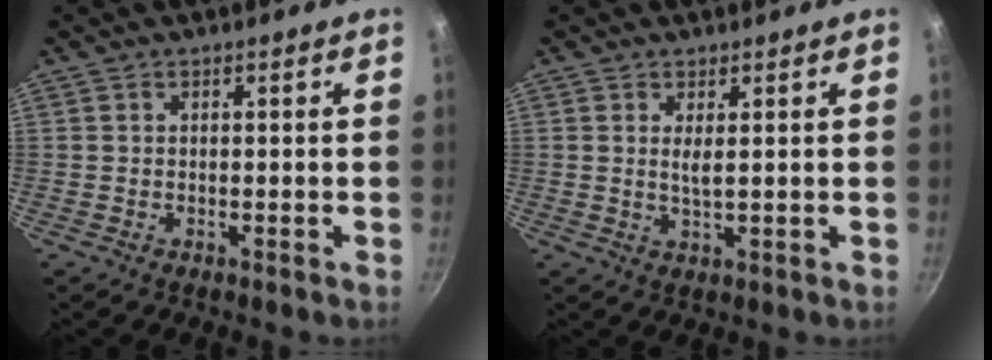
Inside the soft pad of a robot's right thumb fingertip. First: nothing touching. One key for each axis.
{"total": 2.4, "fx": 0.7, "fy": 0.6, "fz": 2.3, "tx": -0.045, "ty": -0.008, "tz": 0.016}